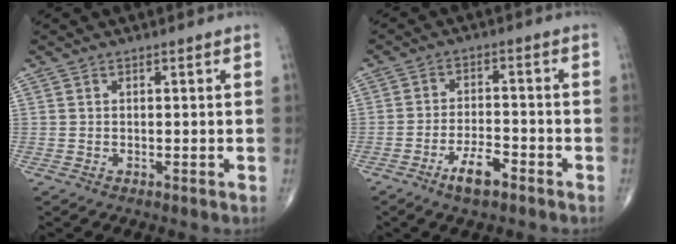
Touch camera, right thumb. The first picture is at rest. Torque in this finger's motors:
{"motor_torque": [0.62, 0.67, 0.31, -0.55, 0.01]}